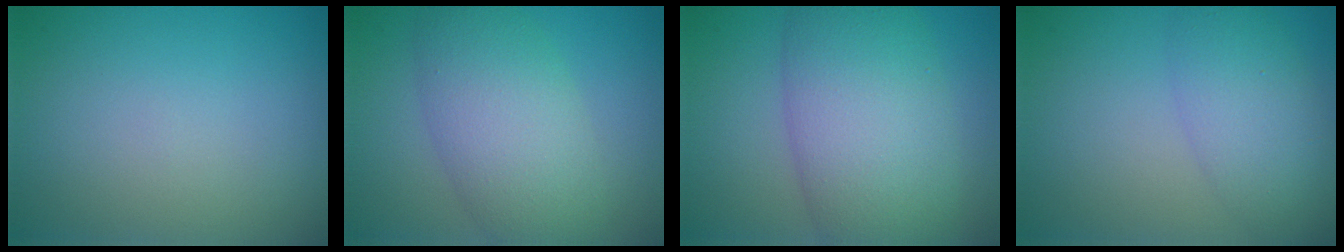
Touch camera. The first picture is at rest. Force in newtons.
{"total": 6.5, "press": 6.5, "slide": 0.4}
{"total": 9.4, "press": 9.4, "slide": 0.7}
{"total": 4.2, "press": 4.2, "slide": 0.2}